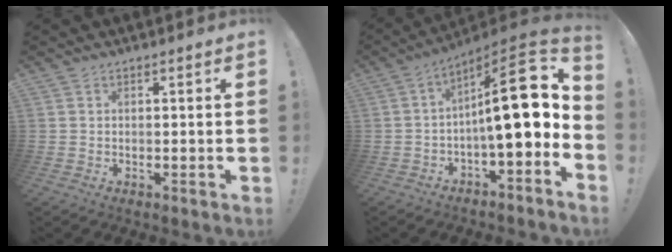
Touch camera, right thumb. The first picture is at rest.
{"total": 17.9, "force": [1.2, 5.0, 17.1], "torque": [-0.253, -0.007, 0.016]}